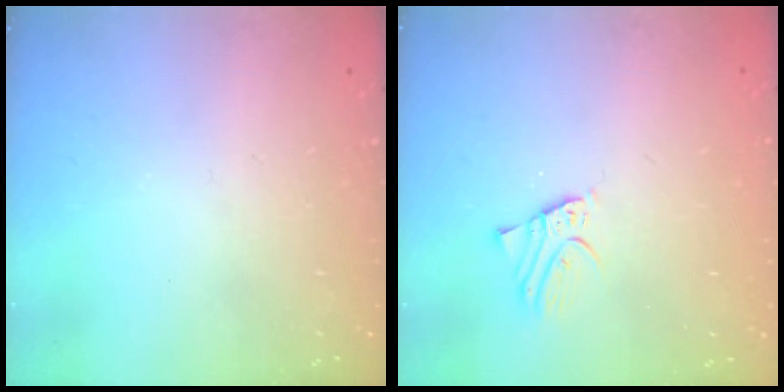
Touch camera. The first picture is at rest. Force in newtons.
{"total": 2.0, "press": 2.0, "slide": 0.1}